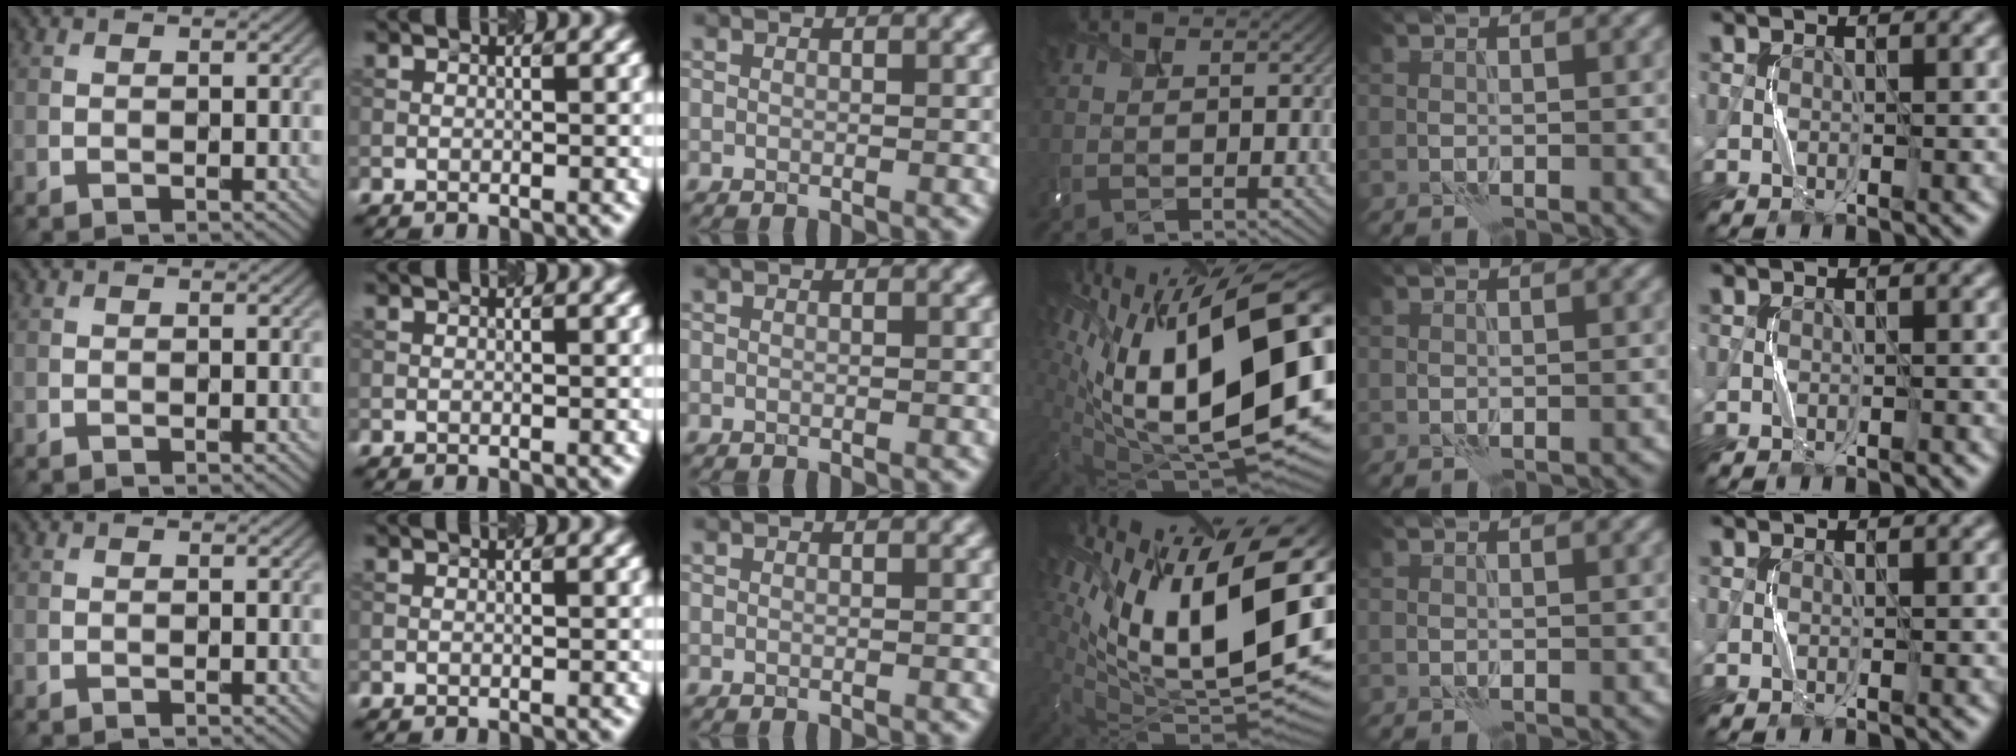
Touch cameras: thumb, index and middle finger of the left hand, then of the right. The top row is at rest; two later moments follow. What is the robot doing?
{"motion": "shake", "object": "tambourine"}